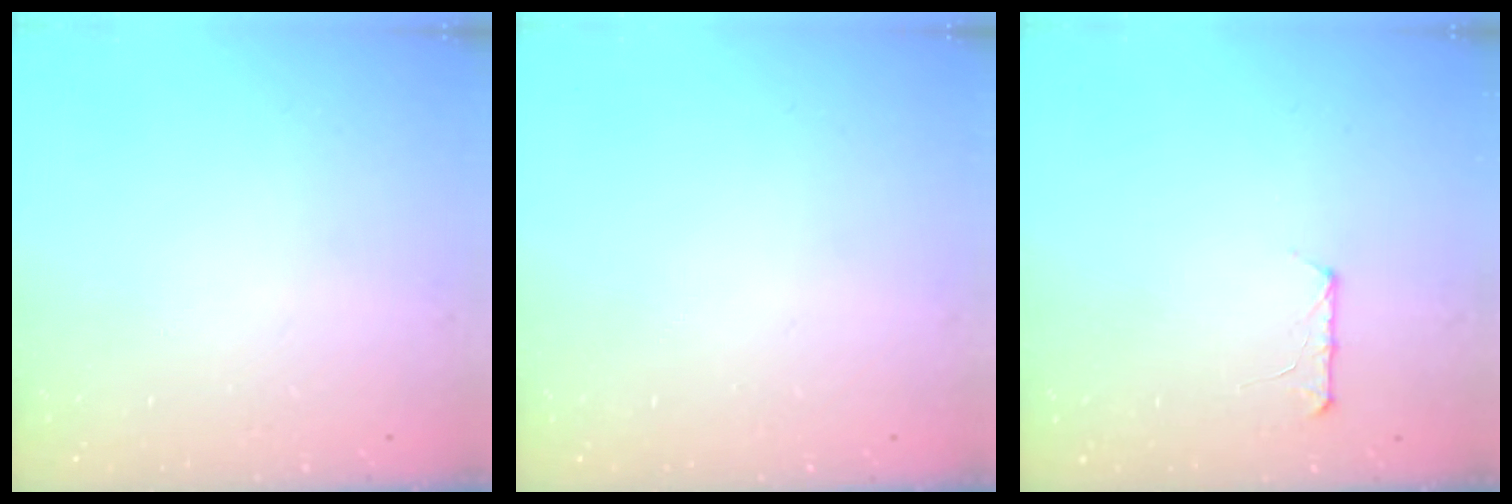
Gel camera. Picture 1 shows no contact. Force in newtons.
{"total": 0.0}
{"total": 5.6, "press": 5.6, "slide": 0.5}